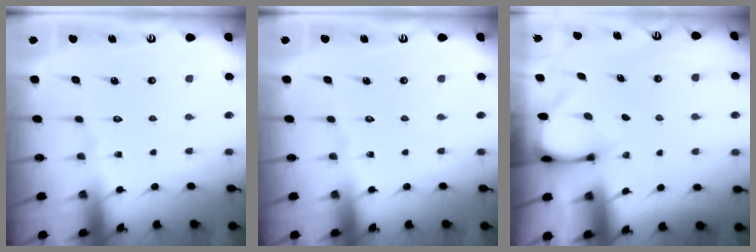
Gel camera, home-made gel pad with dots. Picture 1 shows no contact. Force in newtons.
{"total": 0.0}
{"total": 3.2, "press": 3.2, "slide": 0.2}